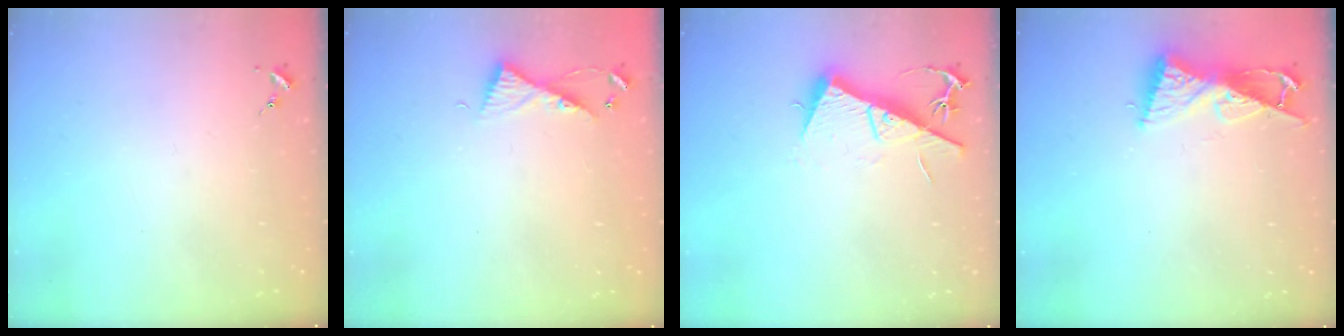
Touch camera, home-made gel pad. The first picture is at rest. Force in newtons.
{"total": 6.2, "press": 6.2, "slide": 0.6}
{"total": 12.5, "press": 12.5, "slide": 0.5}
{"total": 8.9, "press": 8.9, "slide": 0.3}